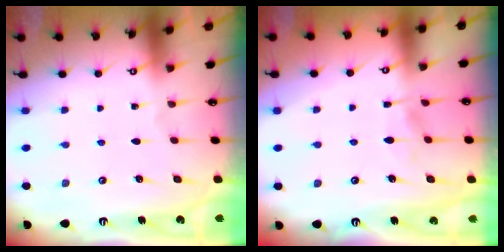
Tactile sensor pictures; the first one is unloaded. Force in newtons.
{"total": 3.7, "press": 3.7, "slide": 0.4}